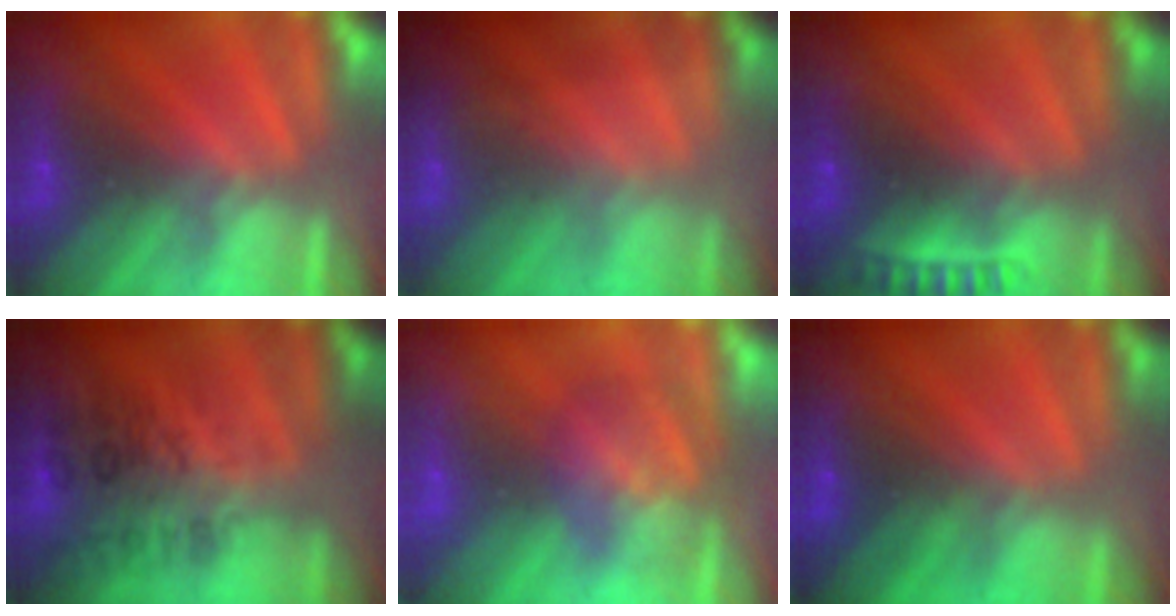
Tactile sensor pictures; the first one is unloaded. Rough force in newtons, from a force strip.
{"total": 1.5}
{"total": 2.4}
{"total": 2.7}
{"total": 3.2}
{"total": 2.2}